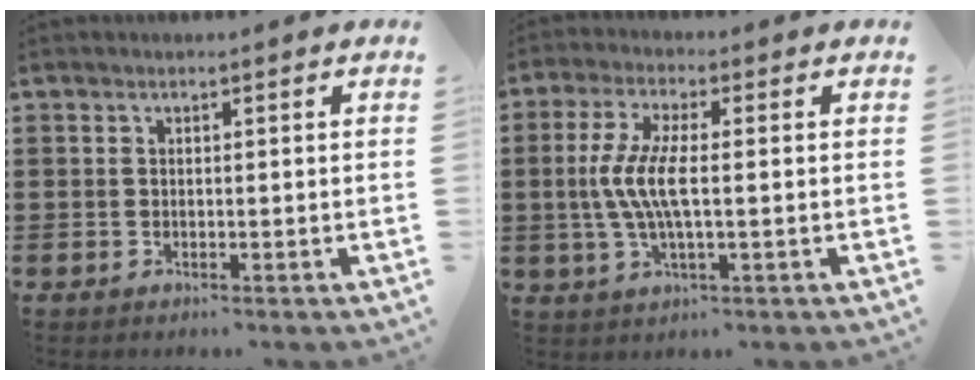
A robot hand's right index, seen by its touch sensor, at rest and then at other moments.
{"total": 6.9, "force": [-0.6, 1.7, 6.6], "torque": [-0.152, -0.011, -0.024]}